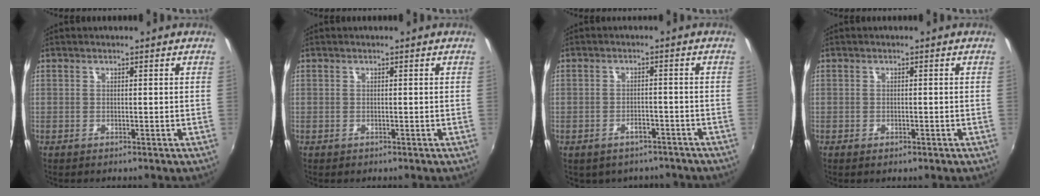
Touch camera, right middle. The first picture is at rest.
{"total": 0.0}
{"total": 7.0, "force": [-5.0, 4.3, 2.4], "torque": [-0.058, 0.004, -0.054]}
{"total": 1.1, "force": [-0.7, 0.6, 0.6], "torque": [-0.010, -0.005, -0.013]}